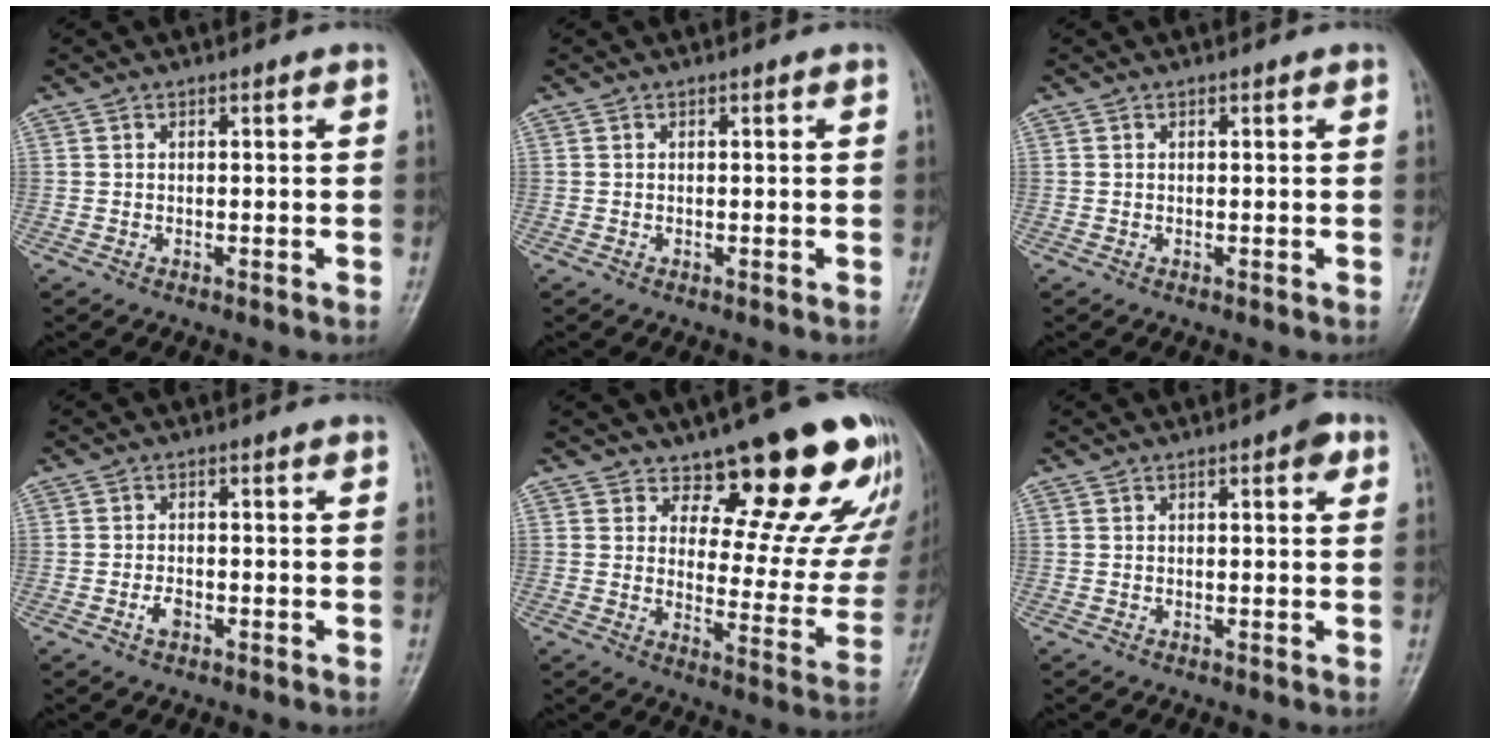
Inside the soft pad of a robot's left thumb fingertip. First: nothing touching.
{"total": 0.0}
{"total": 0.0}
{"total": 2.0, "force": [-0.9, 1.1, 1.3], "torque": [-0.024, 0.004, -0.019]}
{"total": 17.7, "force": [13.2, 6.9, 9.6], "torque": [-0.058, -0.099, 0.165]}
{"total": 2.5, "force": [1.1, 1.0, 2.1], "torque": [-0.021, 0.001, 0.010]}